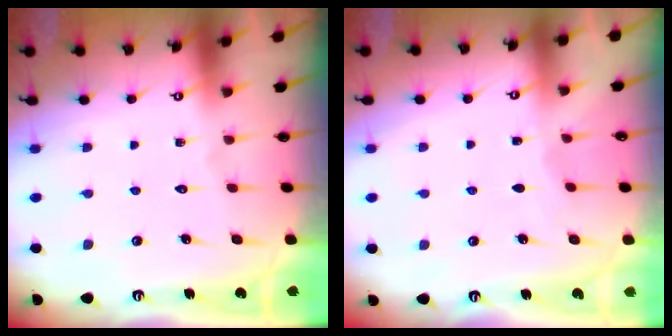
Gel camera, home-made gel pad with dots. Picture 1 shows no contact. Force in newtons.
{"total": 1.5, "press": 1.5, "slide": 0.3}